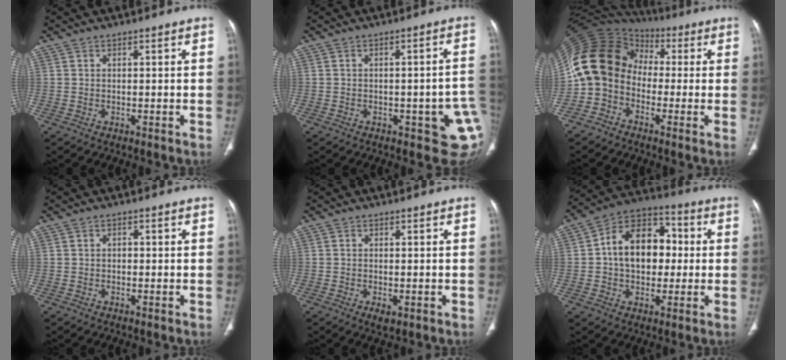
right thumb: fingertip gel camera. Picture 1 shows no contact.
{"total": 10.5, "force": [-3.0, 4.2, 9.2], "torque": [-0.097, 0.007, -0.027]}
{"total": 13.8, "force": [-1.7, 11.5, 7.5], "torque": [-0.126, 0.056, -0.050]}
{"total": 0.9, "force": [0.0, 0.7, 0.5], "torque": [-0.005, 0.003, -0.002]}
{"total": 2.1, "force": [-0.7, 1.0, 1.7], "torque": [-0.031, -0.004, -0.010]}
{"total": 15.6, "force": [1.1, 10.9, 11.1], "torque": [-0.136, 0.031, 0.009]}